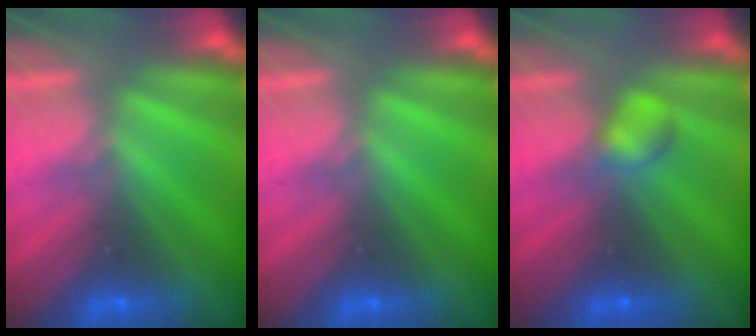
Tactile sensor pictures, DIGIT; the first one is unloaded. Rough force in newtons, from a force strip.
{"total": 0.0}
{"total": 2.2}